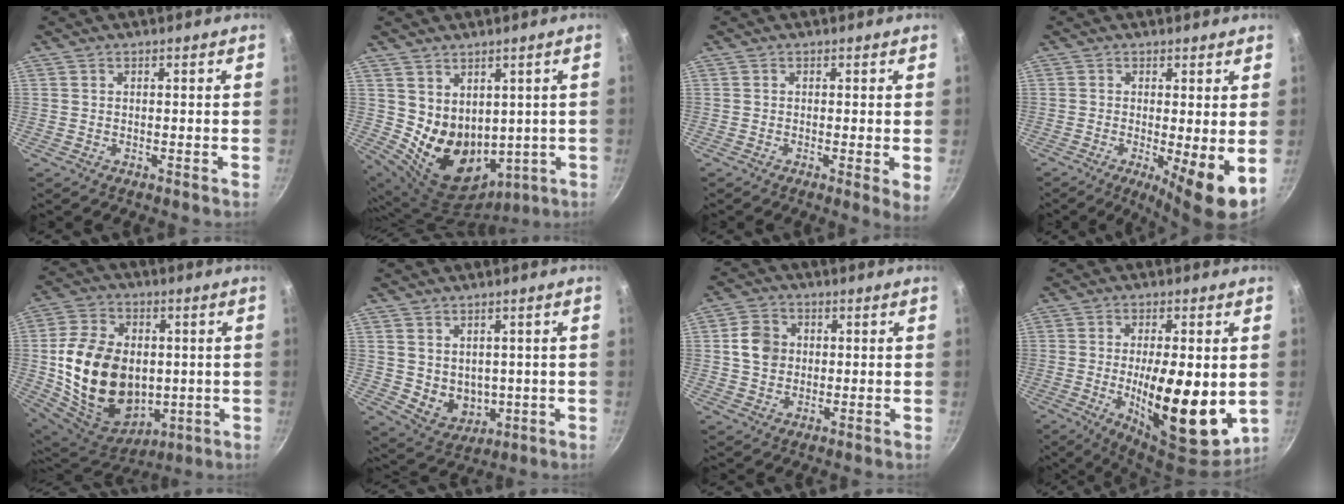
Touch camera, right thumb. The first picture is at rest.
{"total": 12.8, "force": [2.6, 10.0, 7.5], "torque": [-0.096, -0.030, 0.076]}
{"total": 3.2, "force": [0.0, 0.7, 3.1], "torque": [-0.041, -0.013, -0.006]}
{"total": 7.5, "force": [-0.8, 1.4, 7.3], "torque": [-0.110, -0.012, -0.010]}
{"total": 22.6, "force": [-0.3, 16.3, 15.7], "torque": [-0.261, 0.002, 0.015]}
{"total": 7.3, "force": [0.5, 6.0, 4.2], "torque": [-0.046, -0.016, 0.029]}
{"total": 6.3, "force": [0.6, 5.4, 3.2], "torque": [-0.038, 0.008, 0.002]}
{"total": 16.9, "force": [-1.6, 6.2, 15.6], "torque": [-0.225, -0.014, -0.018]}